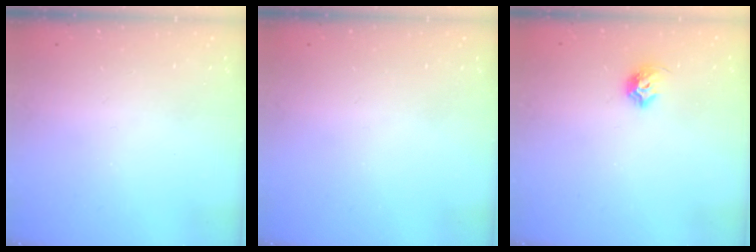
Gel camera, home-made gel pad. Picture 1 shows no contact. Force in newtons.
{"total": 0.0}
{"total": 7.7, "press": 7.7, "slide": 1.0}